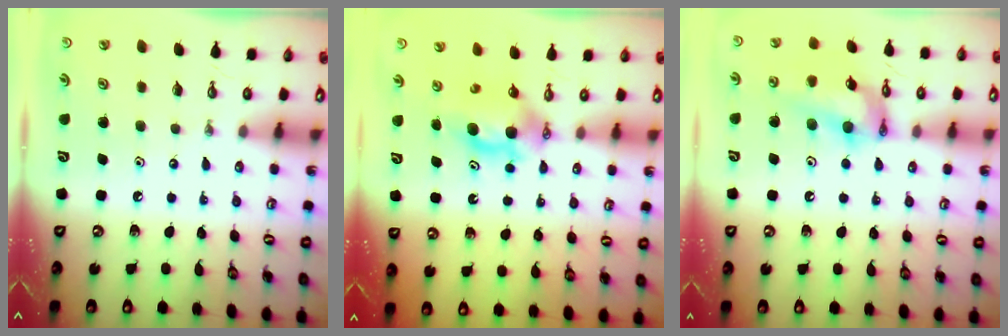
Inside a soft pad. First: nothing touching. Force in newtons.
{"total": 5.9, "press": 5.6, "slide": 1.9}
{"total": 14.1, "press": 14.0, "slide": 1.3}